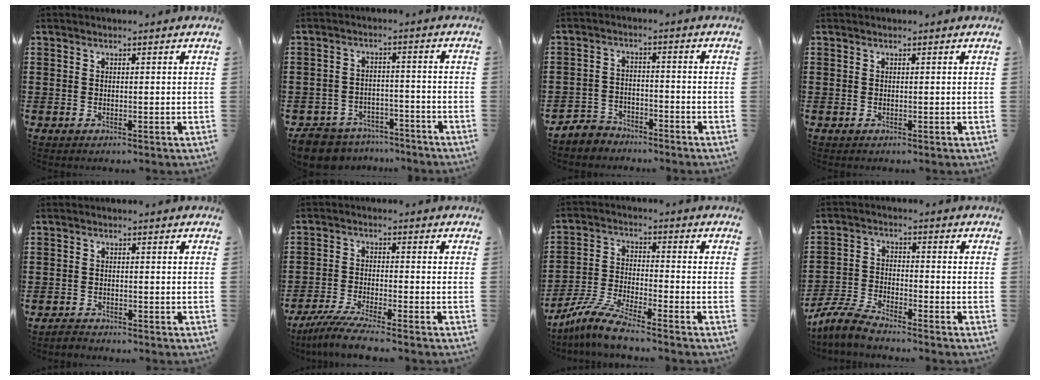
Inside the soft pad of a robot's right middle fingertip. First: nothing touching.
{"total": 6.5, "force": [-6.3, 1.4, 0.7], "torque": [-0.026, 0.012, -0.128]}
{"total": 3.5, "force": [-3.4, 0.8, -0.2], "torque": [-0.006, 0.000, -0.073]}
{"total": 0.0}
{"total": 1.5, "force": [-1.5, 0.2, -0.1], "torque": [-0.004, 0.001, -0.032]}
{"total": 5.5, "force": [-4.9, -0.2, 2.4], "torque": [-0.061, -0.021, -0.095]}
{"total": 7.8, "force": [-7.1, 0.2, 3.3], "torque": [-0.080, -0.005, -0.141]}
{"total": 5.8, "force": [-5.5, 0.4, 1.8], "torque": [-0.054, -0.006, -0.110]}